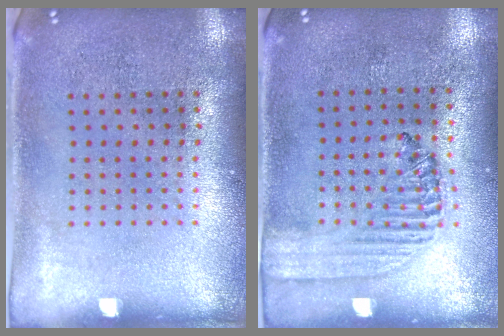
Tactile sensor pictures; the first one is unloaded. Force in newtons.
{"total": 1.4, "press": 1.2, "slide": 0.6}